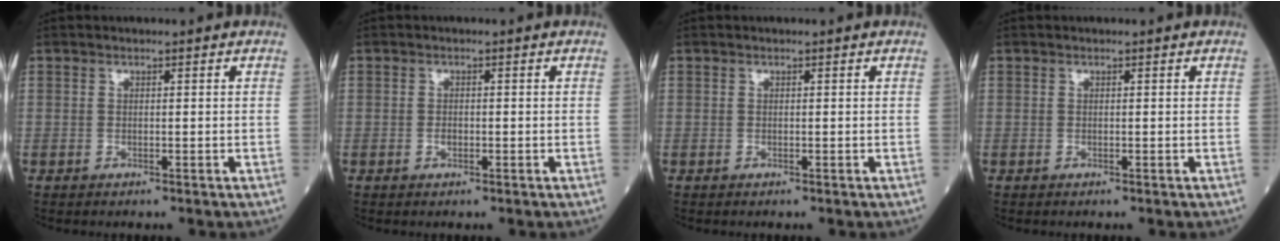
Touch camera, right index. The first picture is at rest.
{"total": 1.0, "force": [-0.3, 0.6, 0.8], "torque": [-0.013, 0.001, -0.005]}
{"total": 0.0}
{"total": 0.0}